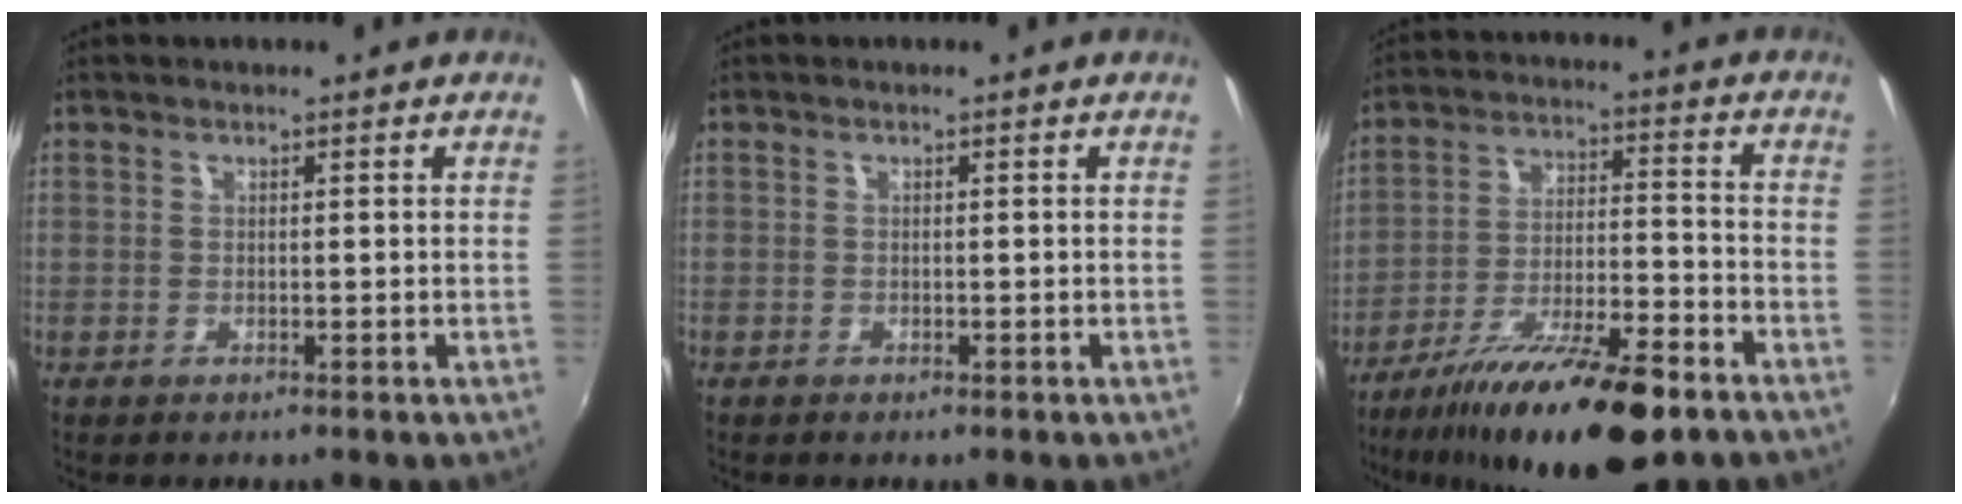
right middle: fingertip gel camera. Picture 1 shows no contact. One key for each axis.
{"total": 0.5, "fx": -0.4, "fy": 0.3, "fz": 0.0, "tx": -0.002, "ty": 0.001, "tz": -0.007}
{"total": 20.8, "fx": -14.9, "fy": 4.6, "fz": 13.8, "tx": -0.249, "ty": -0.035, "tz": -0.241}